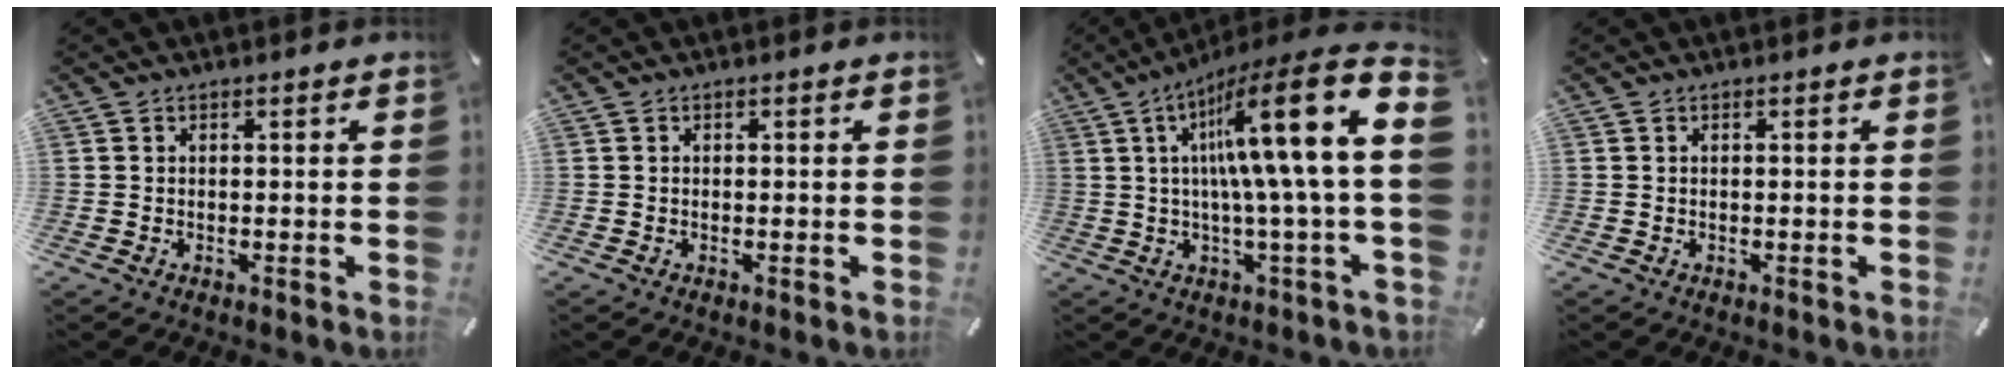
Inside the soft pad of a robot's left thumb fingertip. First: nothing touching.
{"total": 0.0}
{"total": 22.4, "force": [5.8, 2.3, 21.5], "torque": [-0.362, -0.047, 0.076]}
{"total": 0.0}